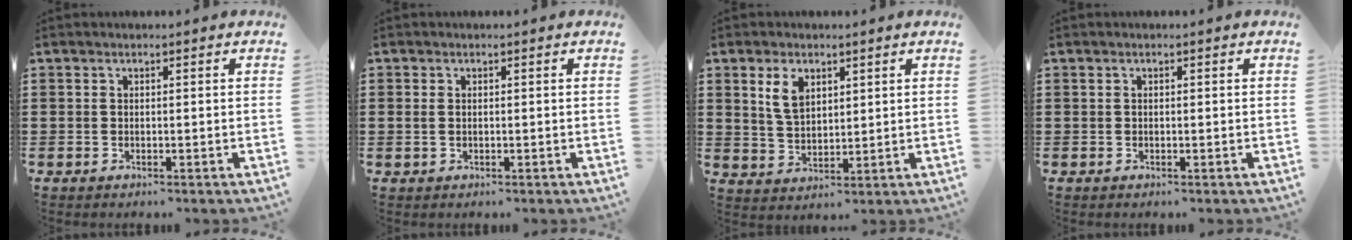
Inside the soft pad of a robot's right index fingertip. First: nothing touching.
{"total": 1.1, "force": [0.2, 0.7, 0.8], "torque": [-0.019, 0.006, 0.002]}
{"total": 5.3, "force": [2.4, 3.1, 3.5], "torque": [-0.072, 0.007, 0.042]}
{"total": 0.0}